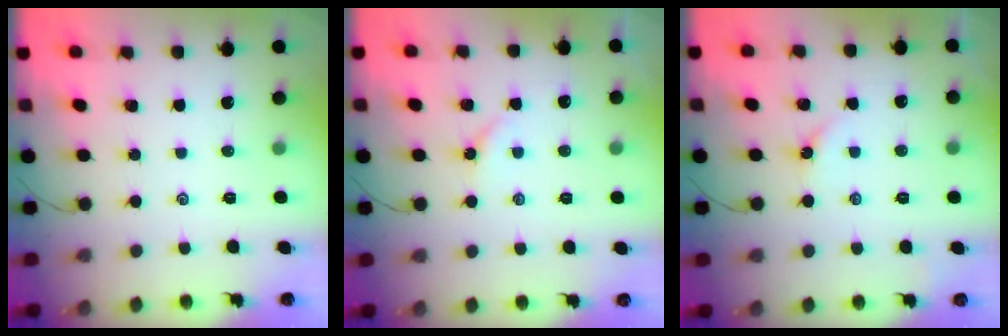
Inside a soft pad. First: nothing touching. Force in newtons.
{"total": 4.3, "press": 4.2, "slide": 0.7}
{"total": 2.7, "press": 2.6, "slide": 0.5}